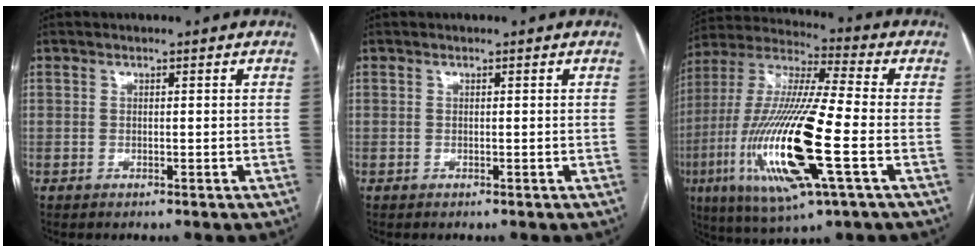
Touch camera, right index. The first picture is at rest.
{"total": 0.0}
{"total": 22.4, "force": [-5.9, 2.3, 21.4], "torque": [-0.475, -0.031, -0.110]}